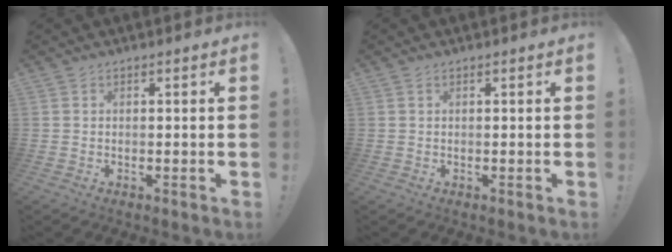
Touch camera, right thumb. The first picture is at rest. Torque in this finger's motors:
{"motor_torque": [-0.18, 0.07, -0.15, 0.19, 0.02]}